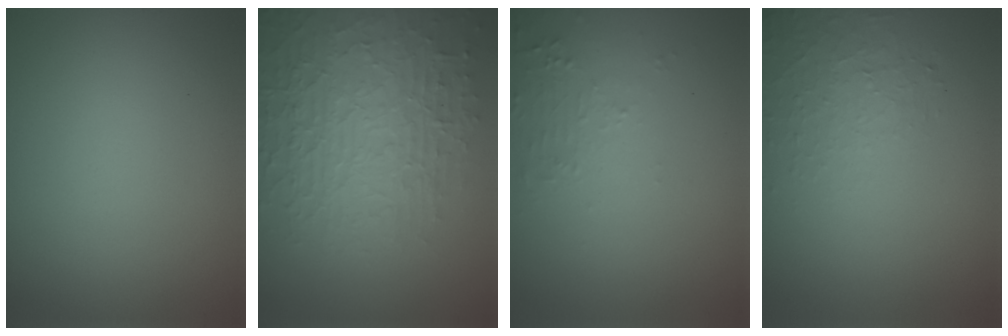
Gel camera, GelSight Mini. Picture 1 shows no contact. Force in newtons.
{"total": 8.4, "press": 6.0, "slide": 5.8}
{"total": 2.1, "press": 2.0, "slide": 0.5}
{"total": 1.4, "press": 0.6, "slide": 1.3}